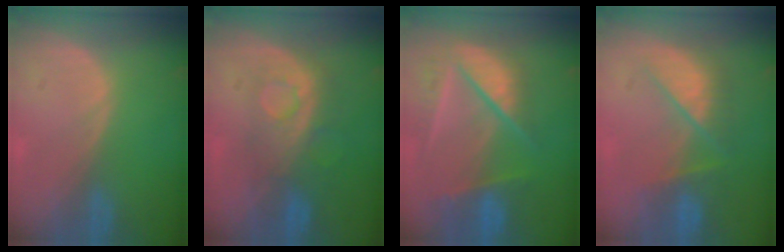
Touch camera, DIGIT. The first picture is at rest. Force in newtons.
{"total": 7.8, "press": 7.5, "slide": 2.0}
{"total": 9.8, "press": 8.2, "slide": 5.3}
{"total": 7.5, "press": 7.3, "slide": 1.9}